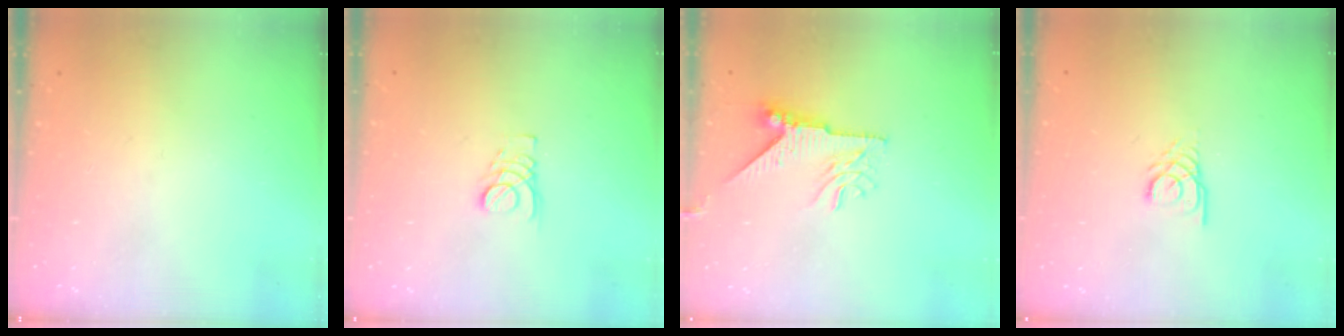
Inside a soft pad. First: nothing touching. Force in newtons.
{"total": 3.4, "press": 3.4, "slide": 0.5}
{"total": 9.4, "press": 9.3, "slide": 1.3}
{"total": 3.0, "press": 3.0, "slide": 0.4}